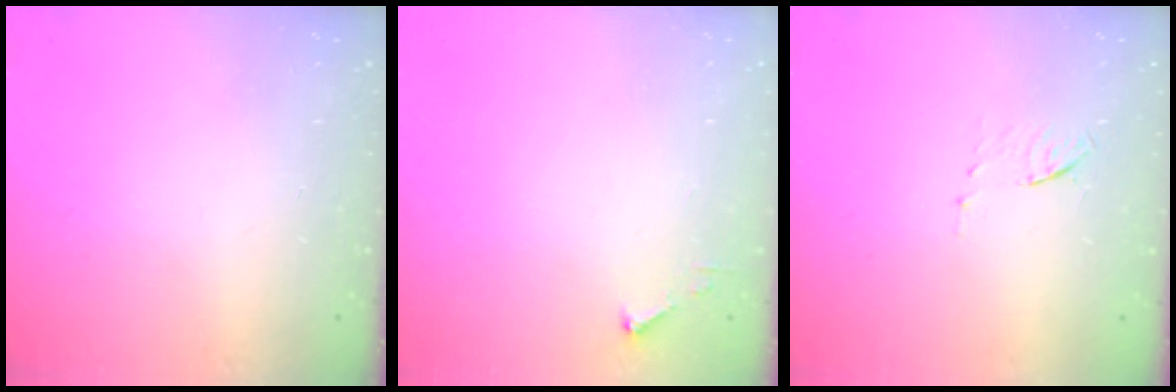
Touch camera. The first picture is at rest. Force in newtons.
{"total": 2.7, "press": 2.7, "slide": 0.3}
{"total": 4.2, "press": 4.1, "slide": 0.9}